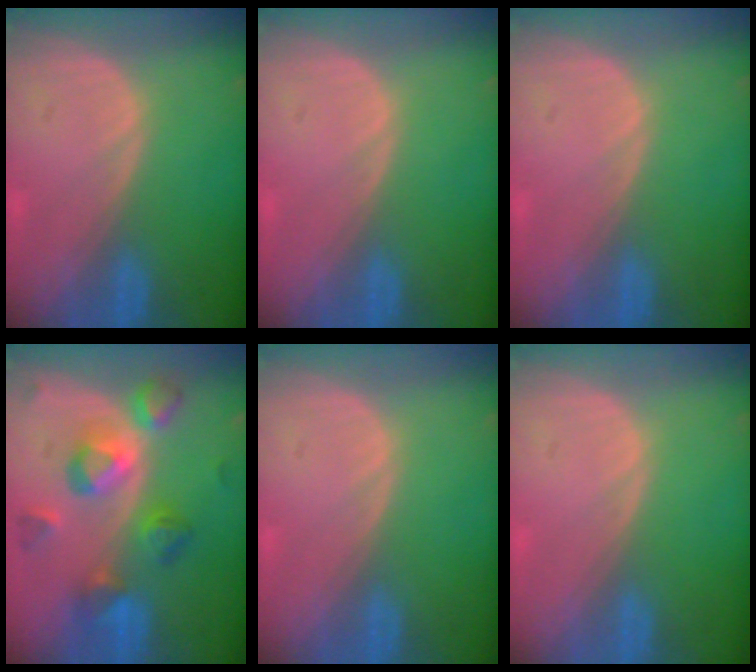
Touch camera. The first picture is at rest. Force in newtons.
{"total": 0.0}
{"total": 0.0}
{"total": 8.5, "press": 8.5, "slide": 0.4}
{"total": 0.0}
{"total": 0.0}